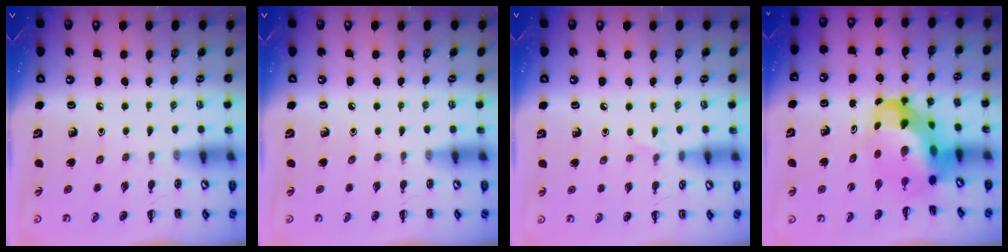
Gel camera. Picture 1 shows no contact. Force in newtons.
{"total": 0.0}
{"total": 3.7, "press": 3.6, "slide": 1.1}
{"total": 7.4, "press": 7.1, "slide": 2.0}